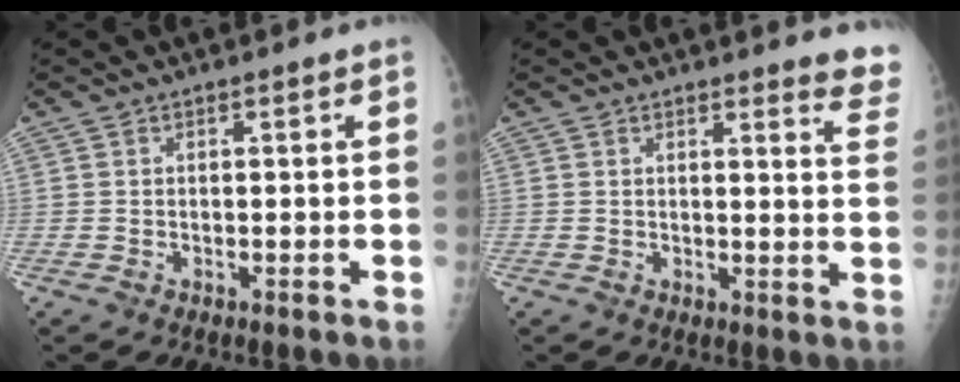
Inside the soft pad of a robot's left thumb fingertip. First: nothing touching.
{"total": 7.0, "force": [6.6, 0.9, 1.9], "torque": [0.005, -0.058, 0.046]}